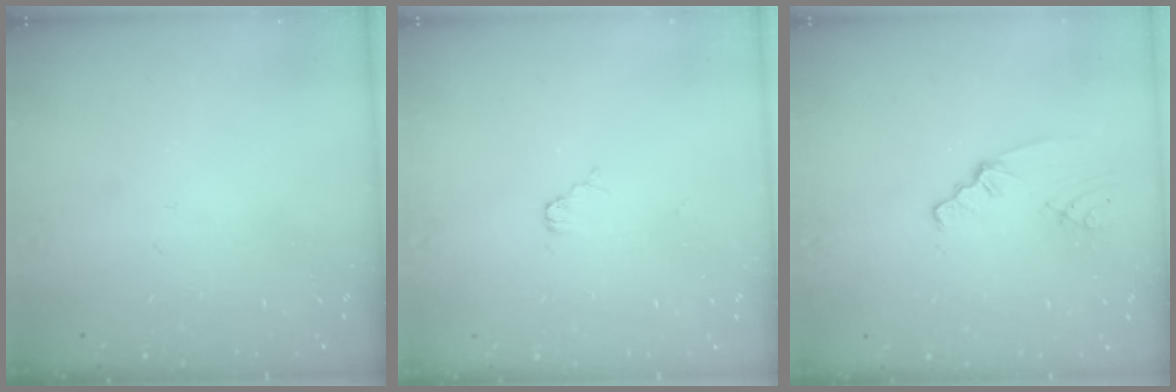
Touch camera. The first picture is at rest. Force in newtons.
{"total": 2.0, "press": 2.0, "slide": 0.2}
{"total": 1.9, "press": 1.9, "slide": 0.2}